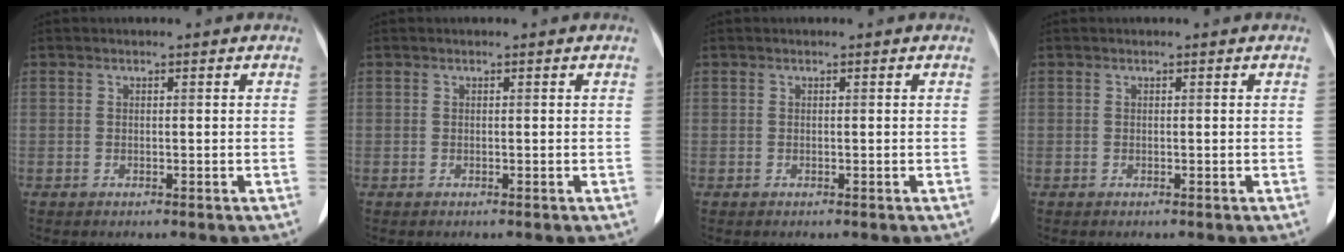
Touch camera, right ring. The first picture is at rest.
{"total": 0.0}
{"total": 0.0}
{"total": 0.0}